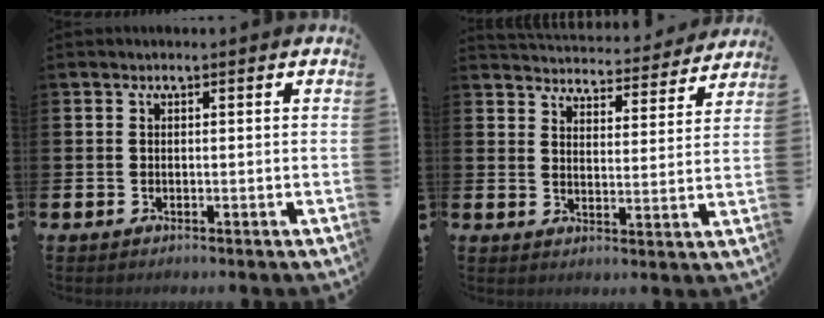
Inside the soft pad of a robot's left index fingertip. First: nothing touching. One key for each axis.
{"total": 4.5, "fx": 4.5, "fy": 0.5, "fz": 0.2, "tx": -0.008, "ty": -0.043, "tz": 0.073}